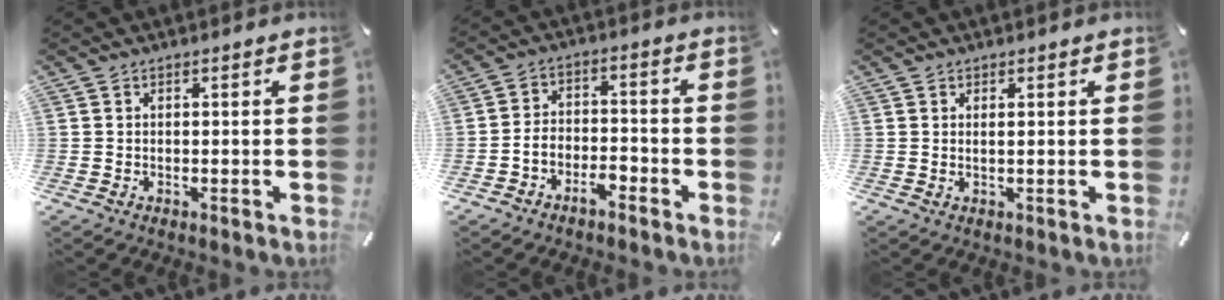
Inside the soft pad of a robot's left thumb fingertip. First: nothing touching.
{"total": 5.3, "force": [-3.9, 2.8, 2.2], "torque": [-0.040, 0.022, -0.074]}
{"total": 1.2, "force": [0.6, 0.0, 1.0], "torque": [-0.019, -0.001, 0.010]}